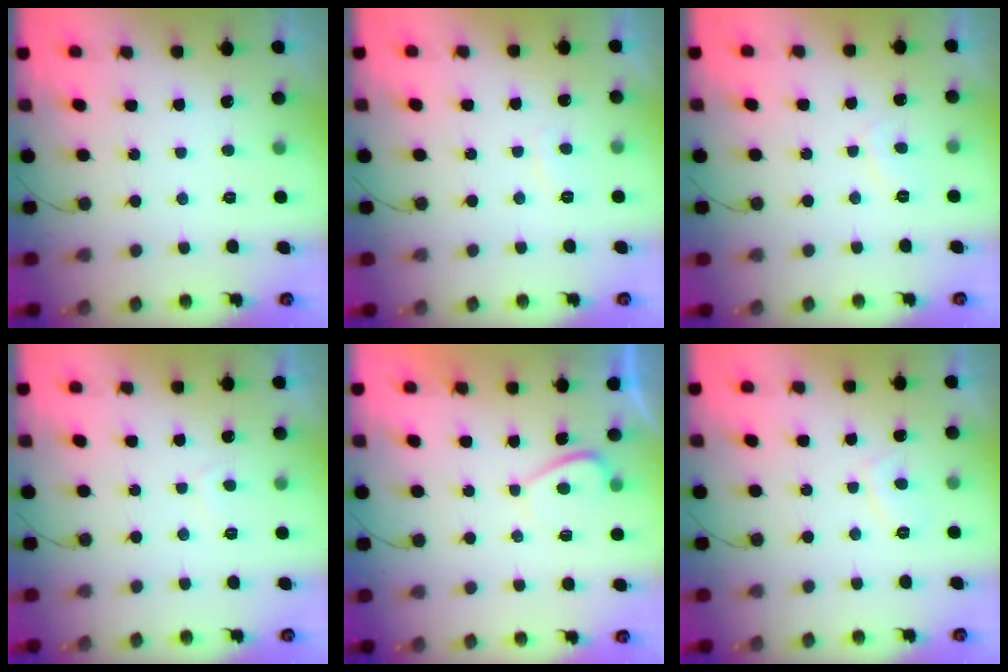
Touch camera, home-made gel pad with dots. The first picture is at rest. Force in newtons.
{"total": 1.8, "press": 1.7, "slide": 0.6}
{"total": 1.3, "press": 1.2, "slide": 0.6}
{"total": 2.8, "press": 2.7, "slide": 0.6}
{"total": 2.1, "press": 2.0, "slide": 0.7}
{"total": 2.8, "press": 2.6, "slide": 0.8}